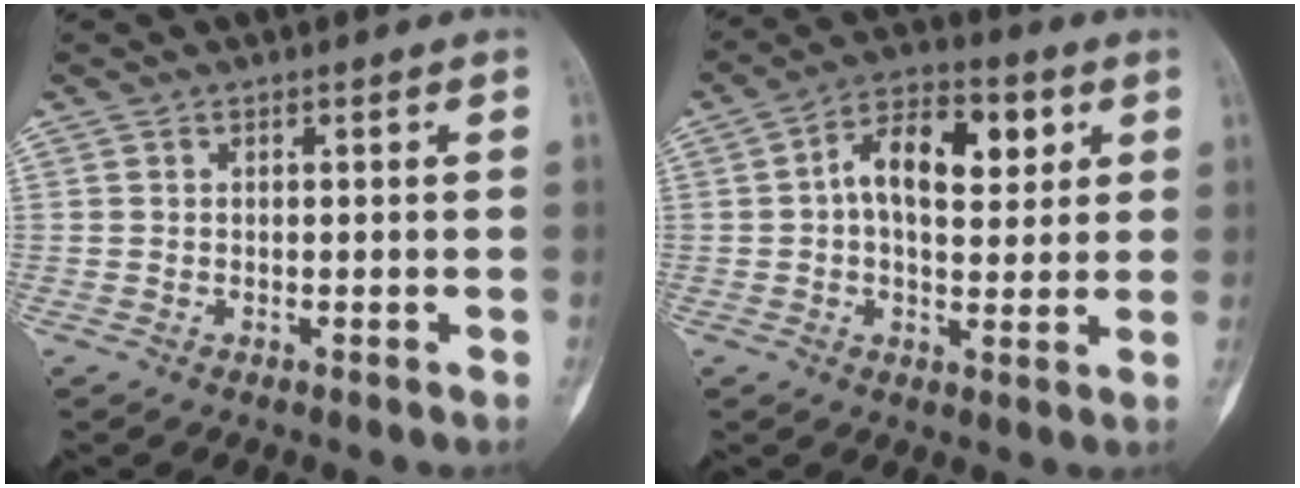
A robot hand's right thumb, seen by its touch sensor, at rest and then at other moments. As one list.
[{"total": 12.8, "force": [3.1, 7.1, 10.3], "torque": [-0.134, 0.010, 0.041]}]